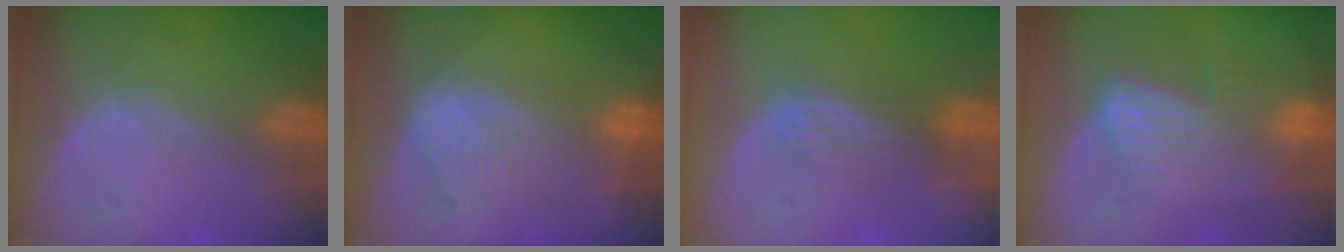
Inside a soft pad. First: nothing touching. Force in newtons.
{"total": 9.1, "press": 8.0, "slide": 4.3}
{"total": 3.5, "press": 3.2, "slide": 1.5}
{"total": 6.9, "press": 6.2, "slide": 2.9}